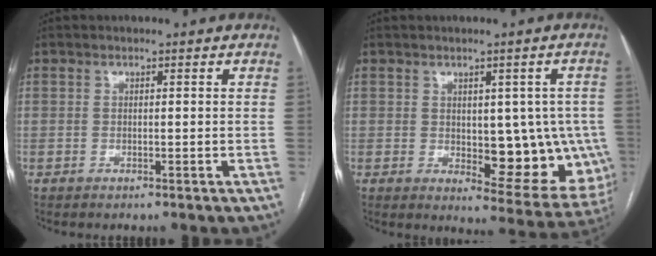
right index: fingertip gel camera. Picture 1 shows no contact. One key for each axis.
{"total": 12.0, "fx": -0.8, "fy": 5.7, "fz": 10.5, "tx": -0.103, "ty": 0.003, "tz": 0.005}